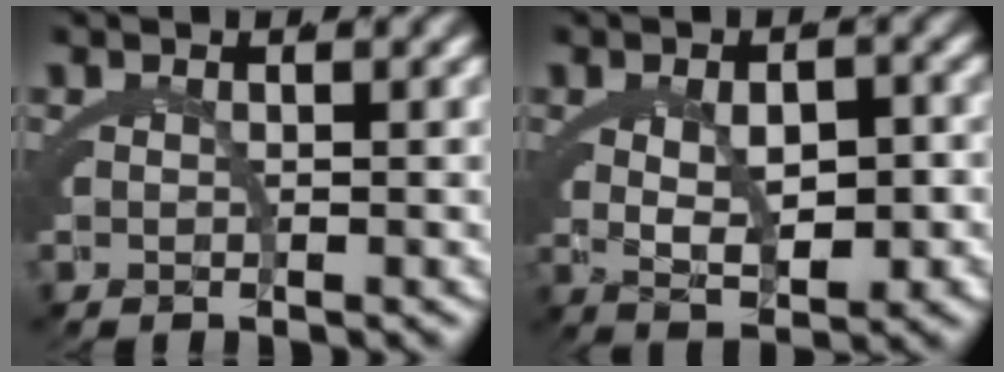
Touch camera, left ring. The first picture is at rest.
{"total": 5.0, "force": [0.0, 2.8, 4.2], "torque": [-0.065, -0.015, 0.012]}